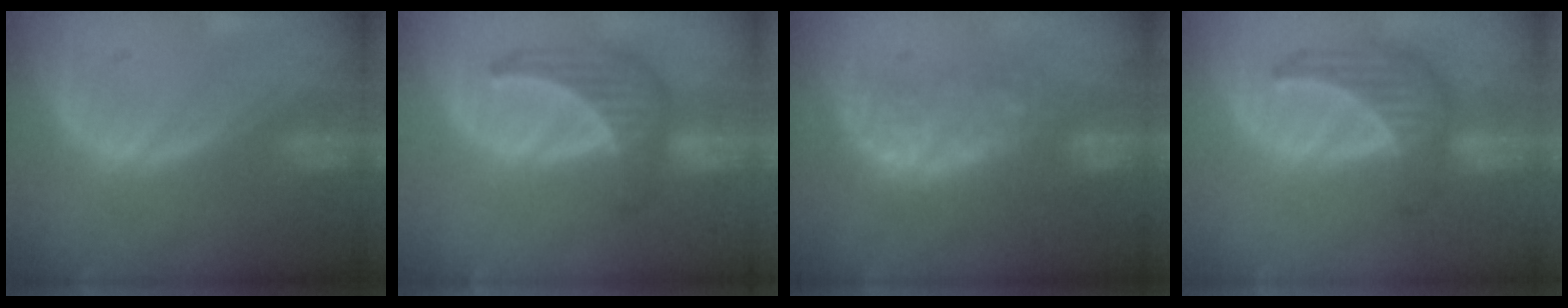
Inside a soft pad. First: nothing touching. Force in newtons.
{"total": 6.3, "press": 6.0, "slide": 1.9}
{"total": 7.8, "press": 7.6, "slide": 1.3}
{"total": 6.6, "press": 6.4, "slide": 1.7}